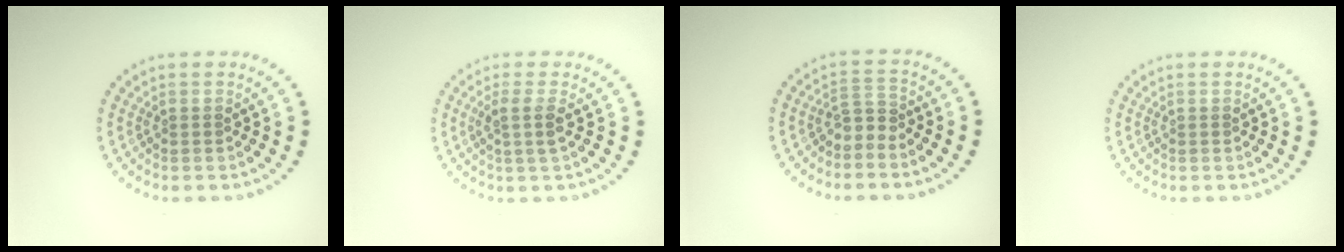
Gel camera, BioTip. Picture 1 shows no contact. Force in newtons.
{"total": 1.9, "press": 1.5, "slide": 1.1}
{"total": 1.8, "press": 1.1, "slide": 1.4}
{"total": 0.0}